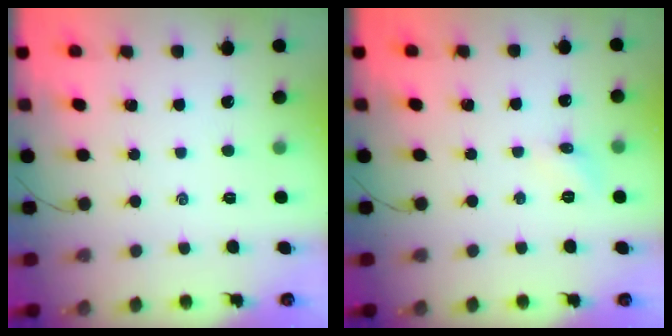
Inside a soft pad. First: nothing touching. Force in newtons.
{"total": 5.1, "press": 4.8, "slide": 1.6}